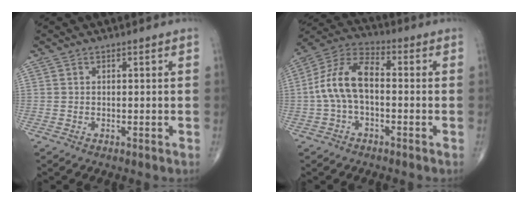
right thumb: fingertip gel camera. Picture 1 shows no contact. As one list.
[{"total": 11.0, "force": [-0.8, 5.9, 9.2], "torque": [-0.186, 0.038, -0.024]}]